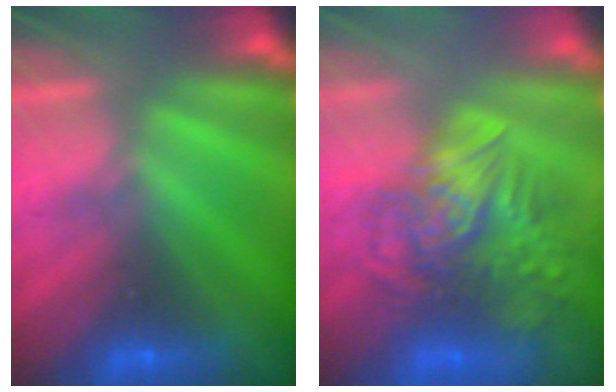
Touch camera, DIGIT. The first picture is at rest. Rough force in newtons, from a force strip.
{"total": 5.5}